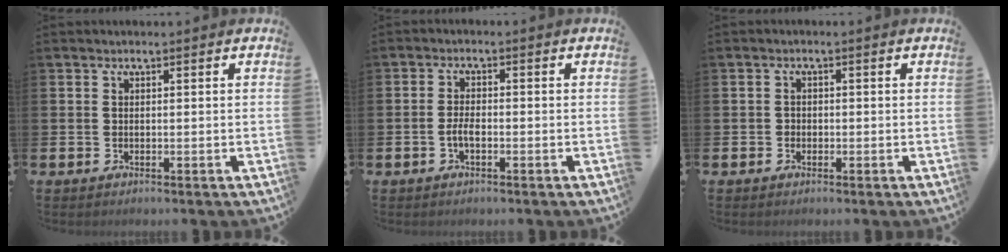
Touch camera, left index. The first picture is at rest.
{"total": 2.1, "force": [-0.7, 0.9, 1.8], "torque": [-0.029, 0.000, -0.015]}
{"total": 0.9, "force": [-0.3, 0.9, 0.2], "torque": [0.000, 0.003, -0.010]}